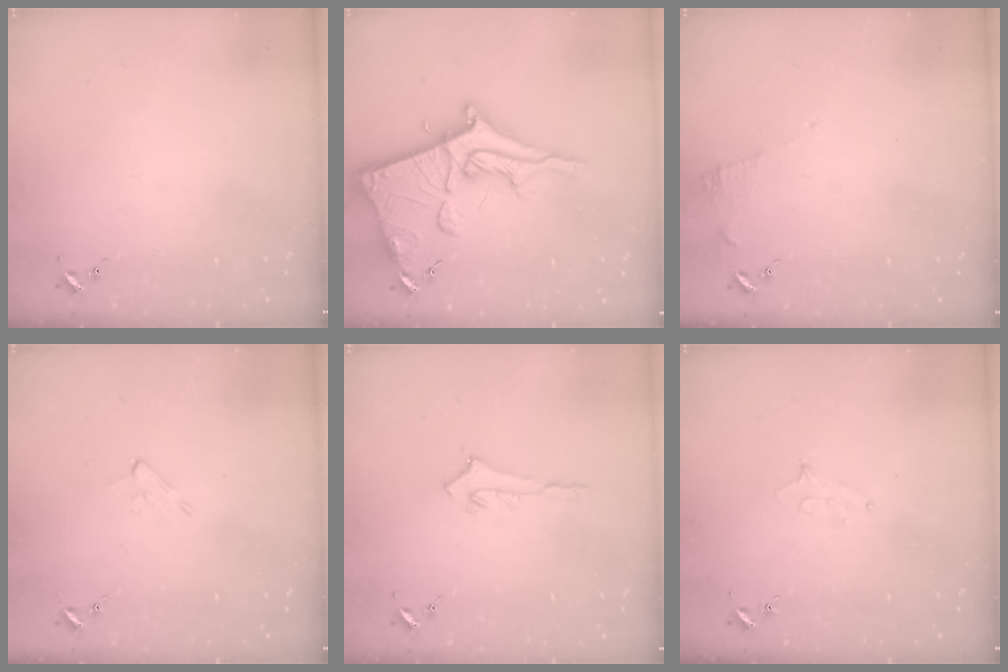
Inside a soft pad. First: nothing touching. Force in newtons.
{"total": 19.1, "press": 19.1, "slide": 1.4}
{"total": 6.7, "press": 6.7, "slide": 0.5}
{"total": 4.3, "press": 4.3, "slide": 0.7}
{"total": 2.9, "press": 2.9, "slide": 0.2}
{"total": 5.8, "press": 5.7, "slide": 0.6}